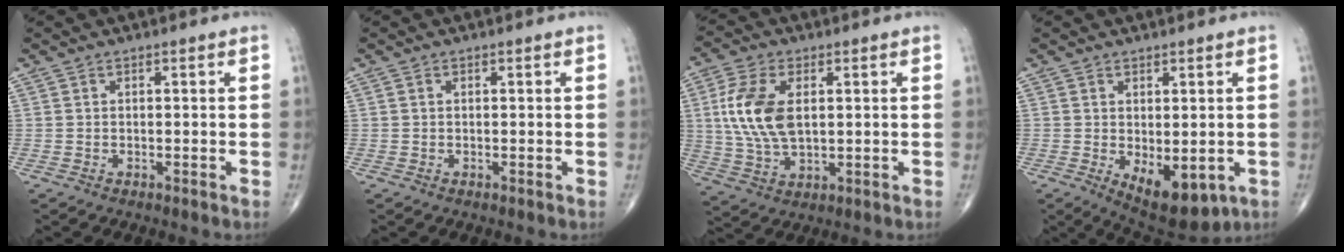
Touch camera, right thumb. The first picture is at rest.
{"total": 0.0}
{"total": 12.0, "force": [2.0, 6.6, 9.9], "torque": [-0.204, -0.007, 0.040]}
{"total": 9.8, "force": [-2.6, 4.8, 8.1], "torque": [-0.100, -0.013, -0.022]}